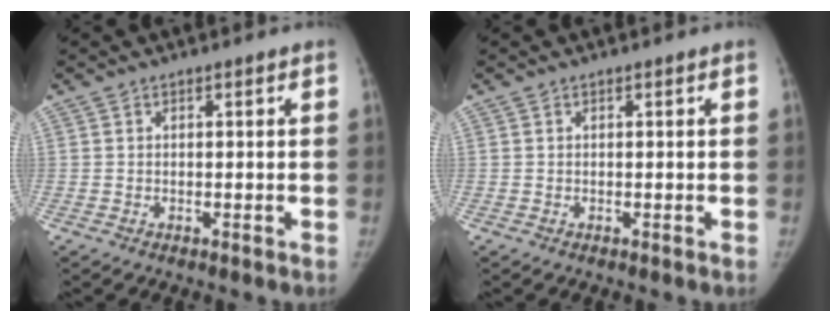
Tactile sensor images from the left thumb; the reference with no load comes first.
{"total": 0.0}